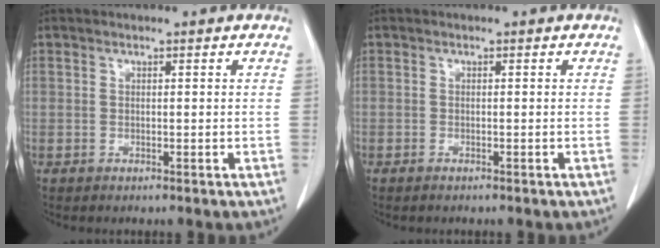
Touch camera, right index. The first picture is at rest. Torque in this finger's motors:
{"motor_torque": [0.27, -0.24, -0.06, 0.00]}